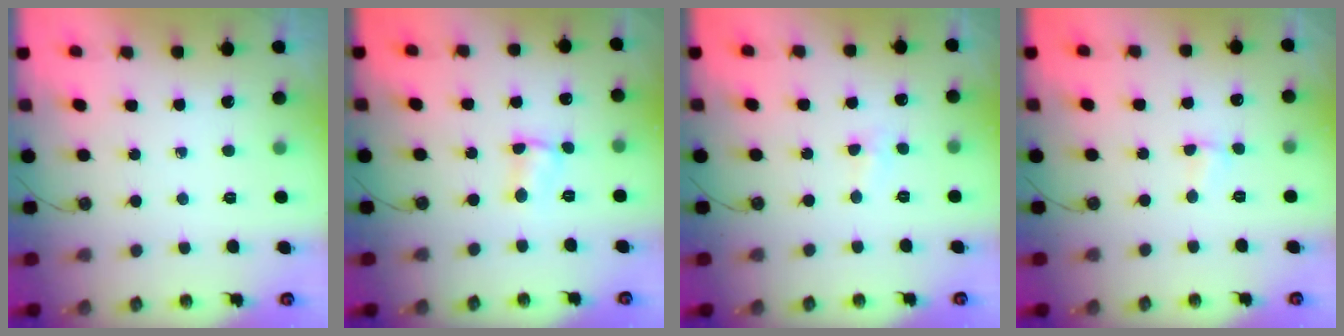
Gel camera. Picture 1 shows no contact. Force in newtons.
{"total": 2.6, "press": 2.6, "slide": 0.4}
{"total": 2.4, "press": 2.3, "slide": 0.4}
{"total": 1.3, "press": 1.2, "slide": 0.4}